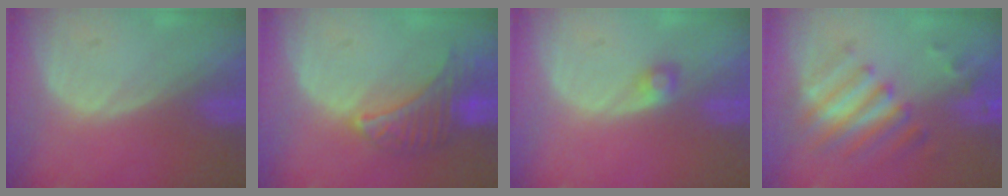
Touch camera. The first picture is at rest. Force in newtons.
{"total": 6.6, "press": 6.5, "slide": 0.6}
{"total": 1.8, "press": 1.7, "slide": 0.3}
{"total": 8.0, "press": 7.2, "slide": 3.6}